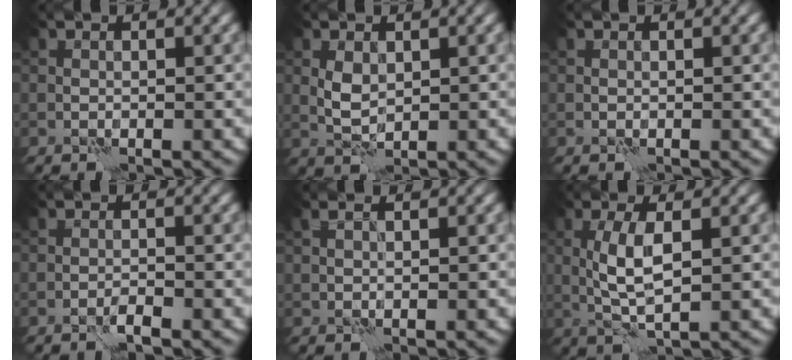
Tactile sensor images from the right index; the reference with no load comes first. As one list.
[{"total": 2.0, "force": [0.7, 1.2, 1.4], "torque": [-0.033, 0.002, 0.016]}, {"total": 0.0}, {"total": 1.0, "force": [-0.8, 0.0, 0.4], "torque": [-0.005, 0.007, -0.018]}, {"total": 0.8, "force": [0.6, 0.1, 0.6], "torque": [-0.016, 0.005, 0.008]}, {"total": 3.8, "force": [0.3, 1.1, 3.6], "torque": [-0.079, 0.008, 0.009]}]